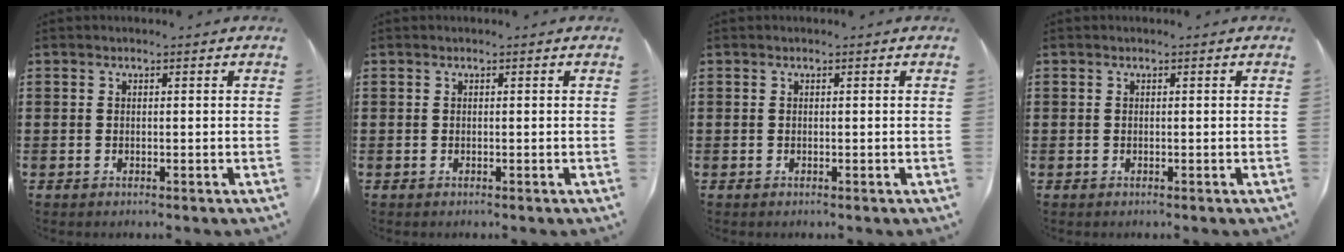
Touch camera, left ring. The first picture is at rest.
{"total": 0.0}
{"total": 0.0}
{"total": 0.0}